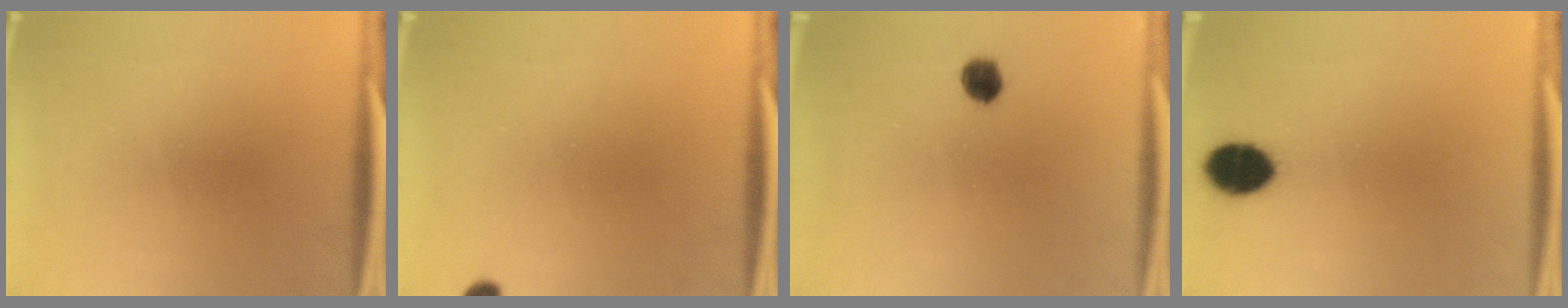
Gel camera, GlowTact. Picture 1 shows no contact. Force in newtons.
{"total": 1.8}
{"total": 3.6}
{"total": 8.4}